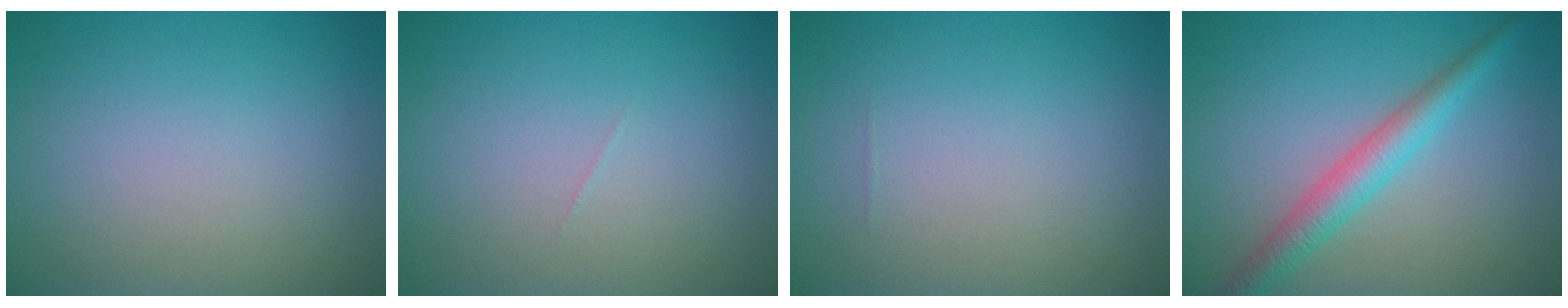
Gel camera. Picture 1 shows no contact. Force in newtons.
{"total": 0.0}
{"total": 0.0}
{"total": 3.6, "press": 3.6, "slide": 0.0}